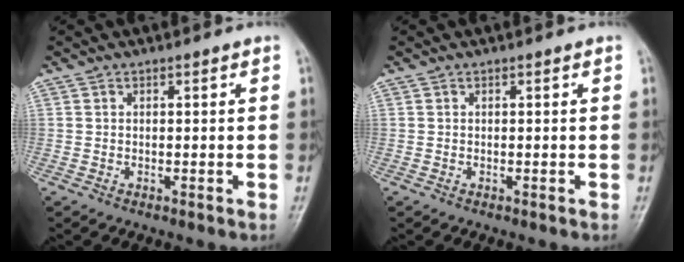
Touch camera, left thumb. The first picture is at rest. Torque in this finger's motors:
{"motor_torque": [0.00, 0.00, -0.01, 0.01, 0.00]}